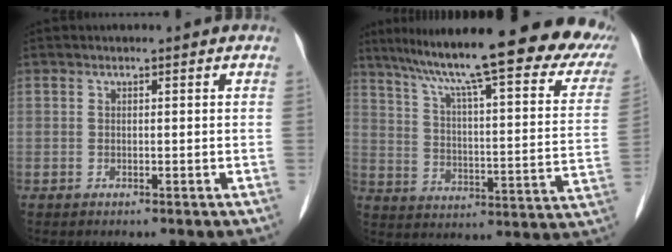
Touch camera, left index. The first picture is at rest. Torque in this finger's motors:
{"motor_torque": [0.04, -1.62, 0.46, 0.07]}